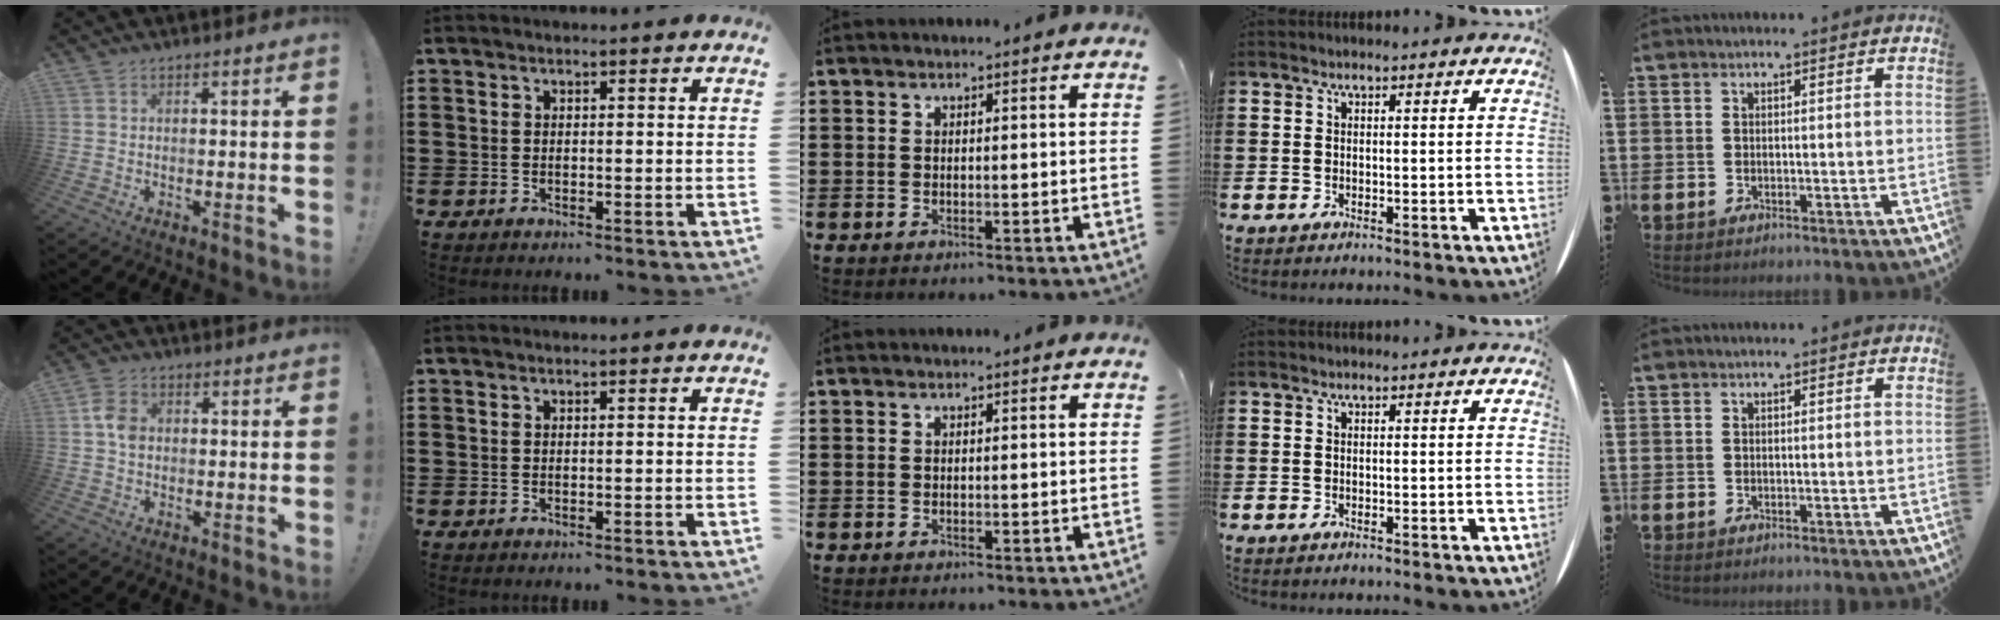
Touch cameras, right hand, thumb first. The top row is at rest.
{"thumb": {"total": 6.2, "force": [0.5, 4.5, 4.2], "torque": [-0.075, 0.005, 0.010]}}